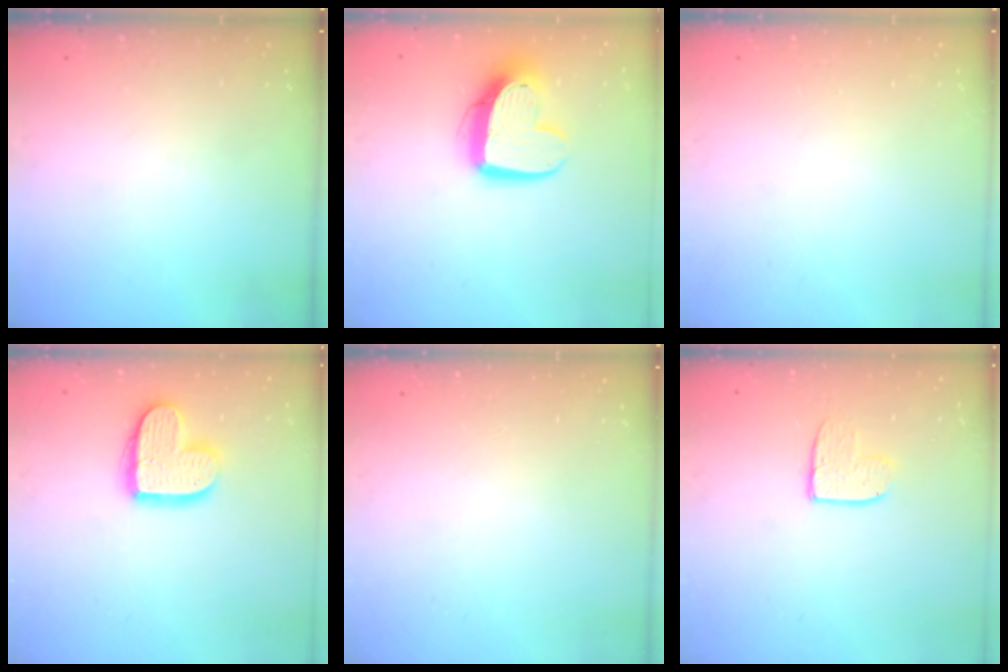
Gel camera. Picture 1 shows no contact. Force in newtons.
{"total": 13.8, "press": 13.8, "slide": 1.2}
{"total": 0.0}
{"total": 13.8, "press": 13.8, "slide": 0.9}
{"total": 0.0}
{"total": 7.9, "press": 7.9, "slide": 0.6}